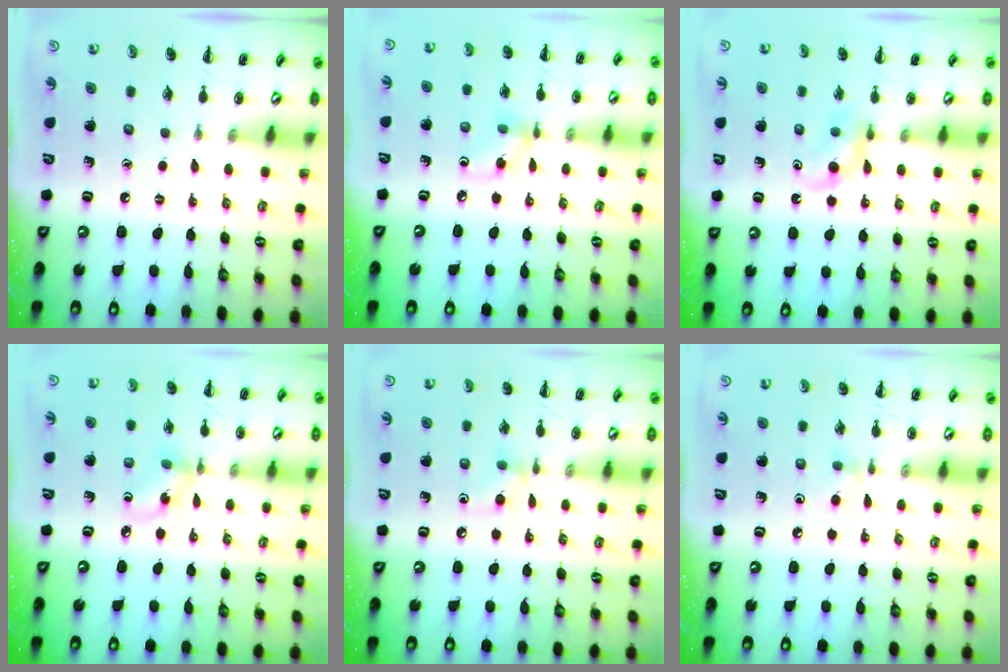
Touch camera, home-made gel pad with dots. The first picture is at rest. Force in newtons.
{"total": 4.2, "press": 4.2, "slide": 0.5}
{"total": 3.8, "press": 3.5, "slide": 1.6}
{"total": 3.7, "press": 3.7, "slide": 0.7}
{"total": 6.0, "press": 5.7, "slide": 1.8}
{"total": 3.5, "press": 3.2, "slide": 1.5}